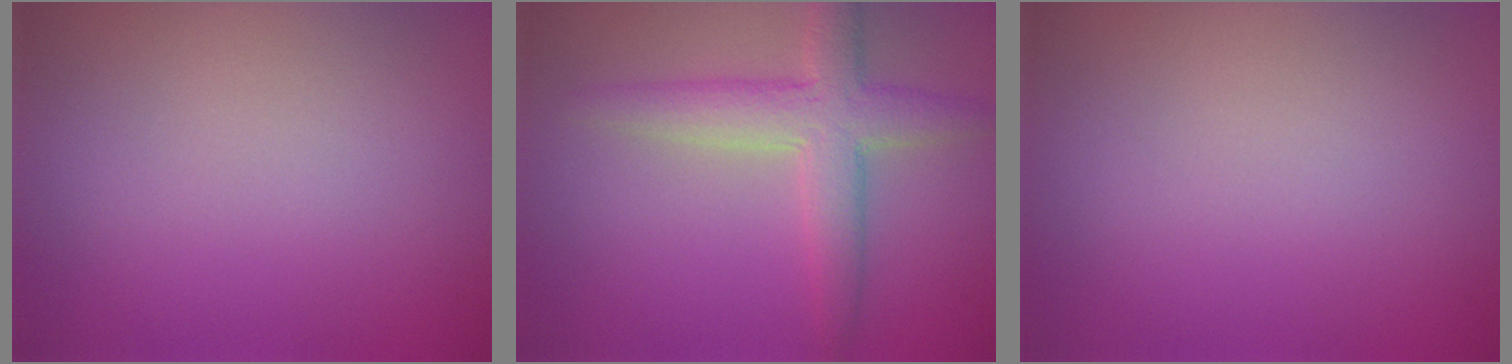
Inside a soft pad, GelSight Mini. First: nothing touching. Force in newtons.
{"total": 4.4, "press": 4.4, "slide": 0.2}
{"total": 0.0}